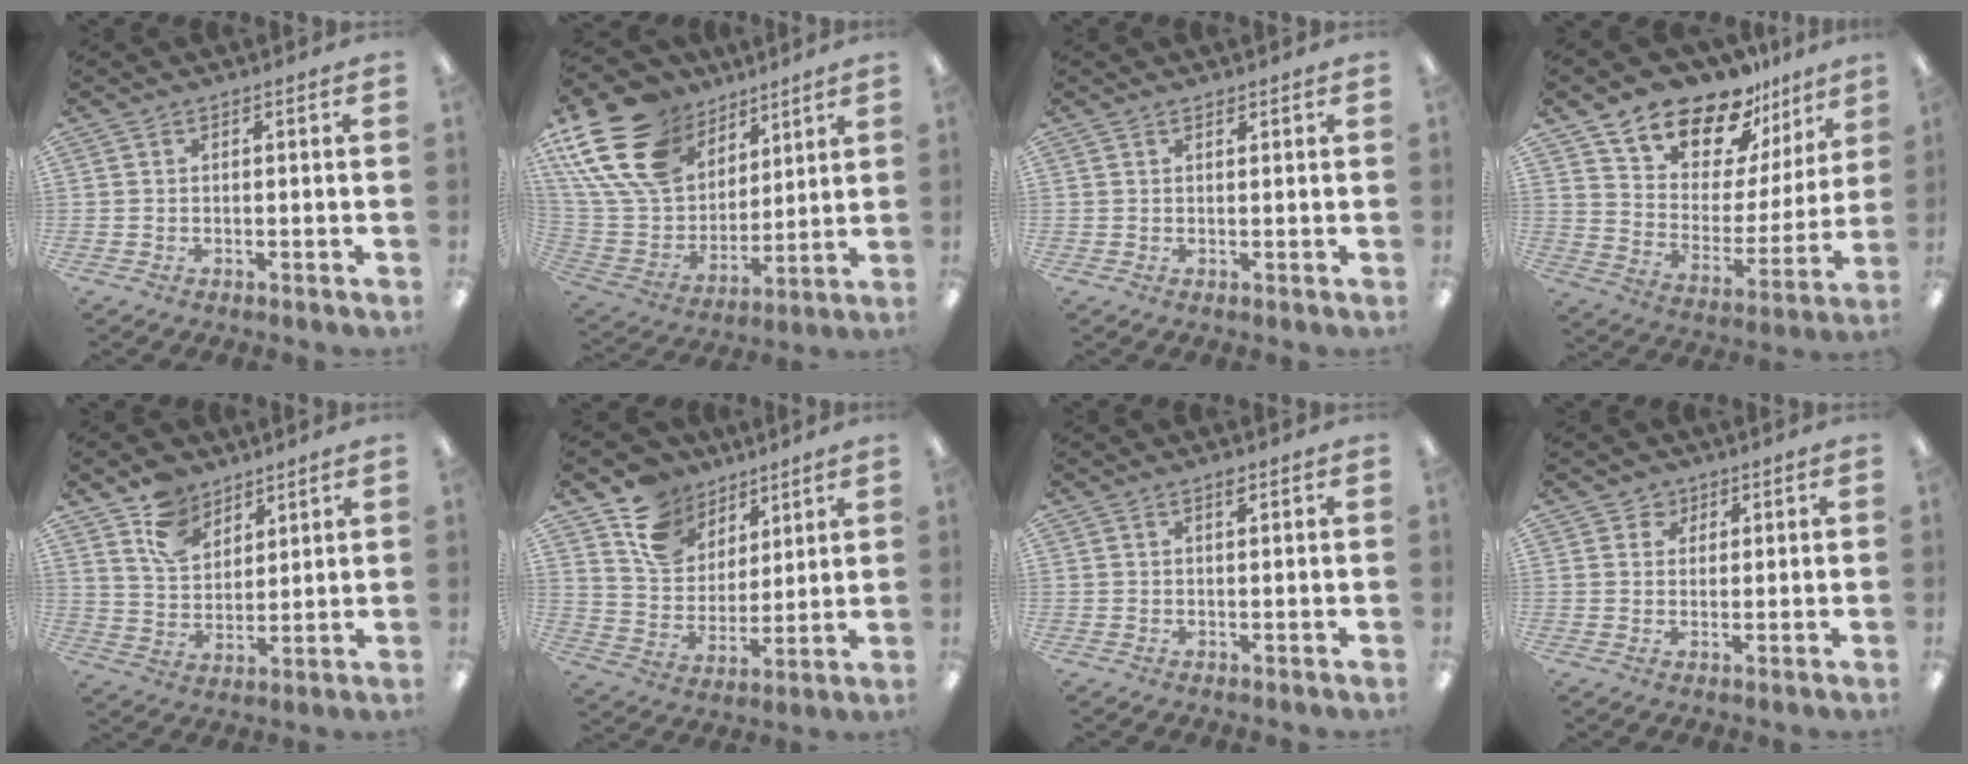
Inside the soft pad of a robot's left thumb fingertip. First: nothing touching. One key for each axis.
{"total": 22.3, "fx": 12.0, "fy": 15.0, "fz": 11.4, "tx": -0.236, "ty": -0.060, "tz": 0.225}
{"total": 0.9, "fx": 0.9, "fy": 0.3, "fz": 0.0, "tx": -0.001, "ty": 0.000, "tz": 0.016}
{"total": 19.0, "fx": 15.9, "fy": 8.2, "fz": 6.6, "tx": -0.134, "ty": -0.119, "tz": 0.286}
{"total": 10.6, "fx": 7.5, "fy": 6.7, "fz": 3.5, "tx": -0.076, "ty": -0.033, "tz": 0.146}
{"total": 13.4, "fx": 9.1, "fy": 9.1, "fz": 3.6, "tx": -0.081, "ty": -0.057, "tz": 0.178}
{"total": 1.3, "fx": 1.0, "fy": 0.3, "fz": 0.8, "tx": -0.011, "ty": -0.002, "tz": 0.015}
{"total": 3.2, "fx": 1.8, "fy": 2.6, "fz": 0.2, "tx": 0.003, "ty": -0.001, "tz": 0.030}